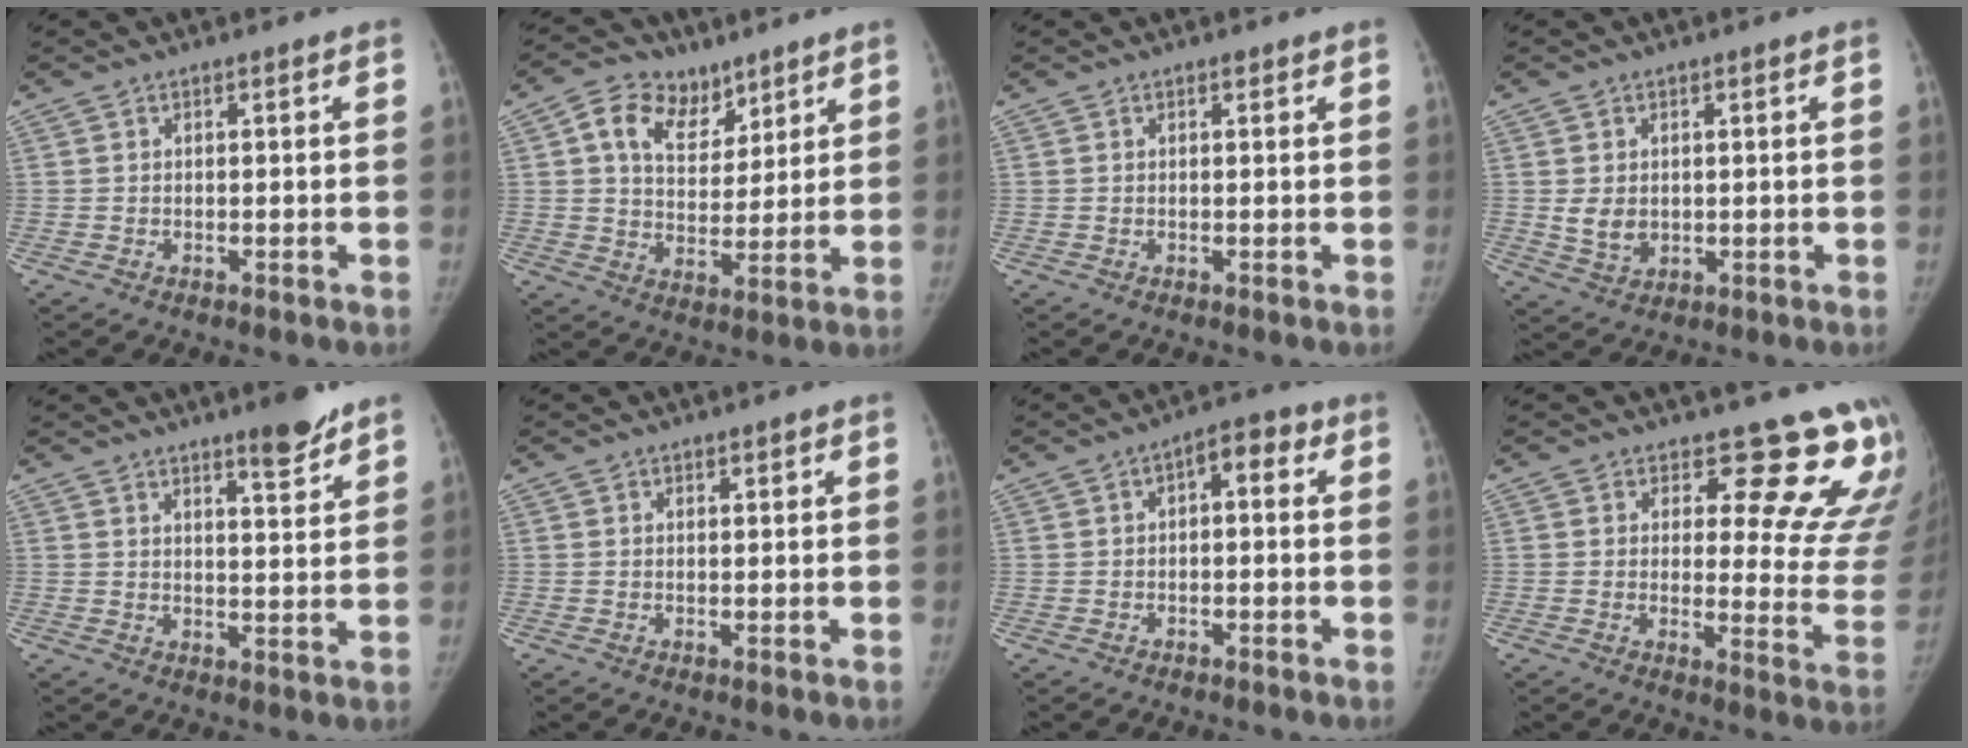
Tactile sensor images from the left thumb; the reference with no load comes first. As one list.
[{"total": 11.4, "force": [6.2, 7.7, 5.7], "torque": [-0.067, -0.021, 0.111]}, {"total": 0.7, "force": [0.5, 0.4, 0.4], "torque": [-0.003, -0.002, 0.006]}, {"total": 4.3, "force": [0.3, 3.4, 2.6], "torque": [-0.031, -0.010, 0.018]}, {"total": 4.1, "force": [3.3, 0.7, 2.3], "torque": [-0.021, -0.028, 0.048]}, {"total": 0.7, "force": [0.5, 0.3, 0.4], "torque": [-0.001, -0.003, 0.007]}, {"total": 4.8, "force": [0.8, 2.4, 4.0], "torque": [-0.040, 0.023, 0.001]}, {"total": 16.5, "force": [13.7, 6.5, 6.3], "torque": [-0.015, -0.121, 0.132]}]